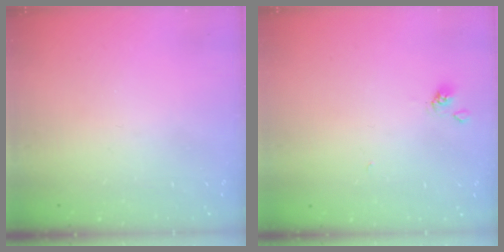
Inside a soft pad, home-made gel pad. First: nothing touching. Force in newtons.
{"total": 1.9, "press": 1.9, "slide": 0.2}